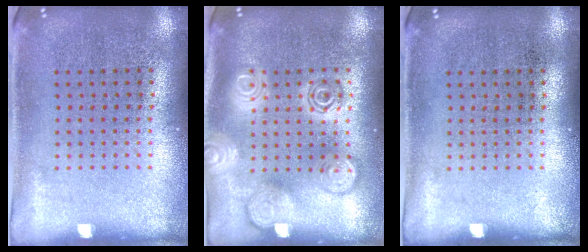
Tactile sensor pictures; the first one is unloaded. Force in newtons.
{"total": 2.6, "press": 2.6, "slide": 0.3}
{"total": 0.0}